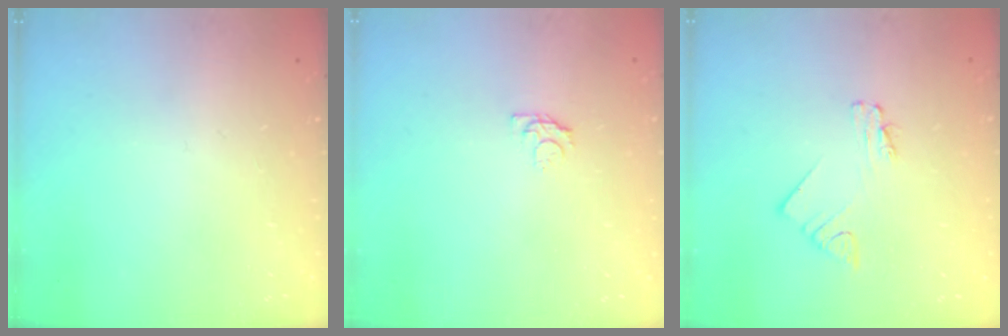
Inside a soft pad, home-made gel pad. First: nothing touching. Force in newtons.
{"total": 4.0, "press": 4.0, "slide": 0.4}
{"total": 2.0, "press": 2.0, "slide": 0.3}